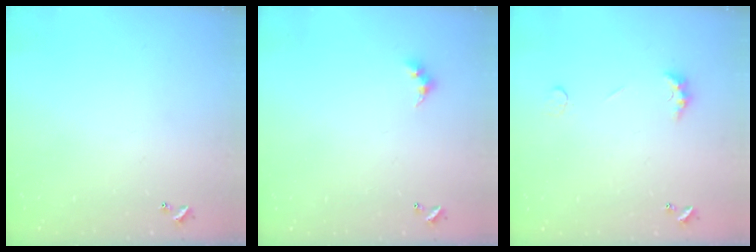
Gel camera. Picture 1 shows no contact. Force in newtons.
{"total": 3.0, "press": 2.9, "slide": 0.5}
{"total": 2.5, "press": 2.4, "slide": 0.7}